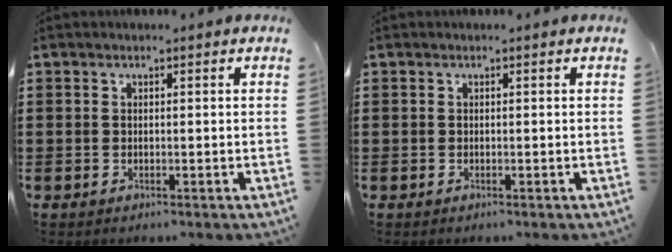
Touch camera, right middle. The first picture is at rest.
{"total": 0.0}